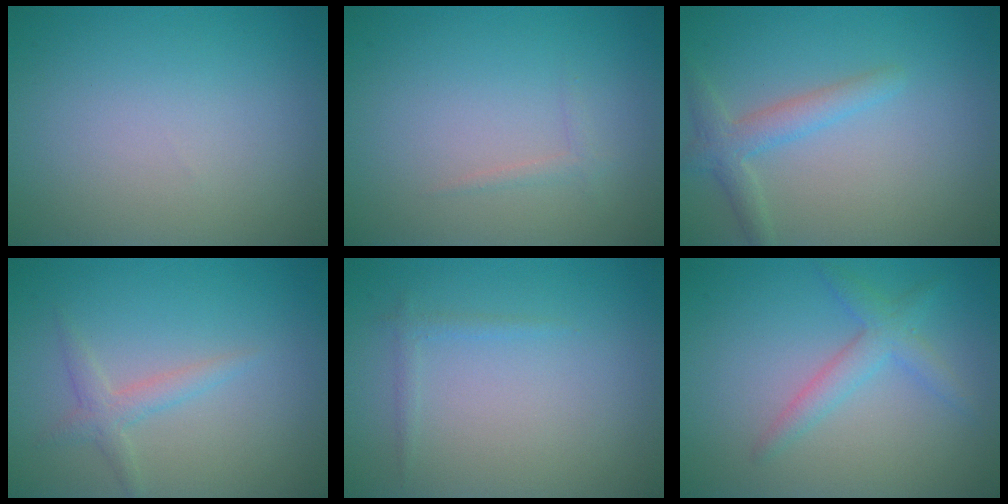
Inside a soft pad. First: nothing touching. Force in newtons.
{"total": 0.6, "press": 0.6, "slide": 0.1}
{"total": 2.5, "press": 2.5, "slide": 0.1}
{"total": 1.8, "press": 1.8, "slide": 0.1}
{"total": 0.9, "press": 0.9, "slide": 0.1}
{"total": 2.5, "press": 2.5, "slide": 0.1}